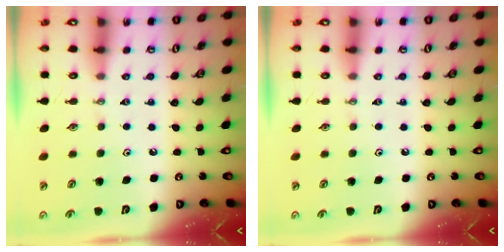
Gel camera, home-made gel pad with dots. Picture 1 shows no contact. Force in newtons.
{"total": 0.0}